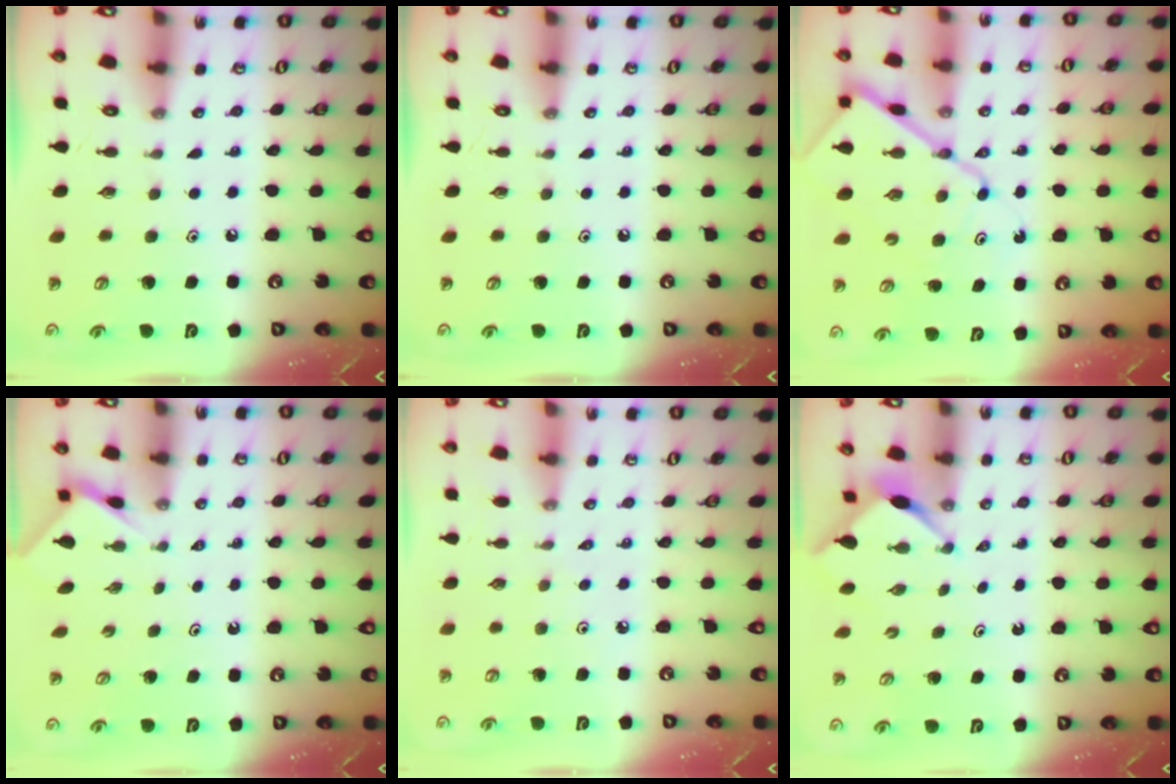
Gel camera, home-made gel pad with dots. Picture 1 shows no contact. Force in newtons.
{"total": 0.0}
{"total": 12.5, "press": 12.4, "slide": 1.5}
{"total": 1.9, "press": 1.9, "slide": 0.3}
{"total": 1.9, "press": 1.8, "slide": 0.5}
{"total": 2.8, "press": 2.7, "slide": 0.3}